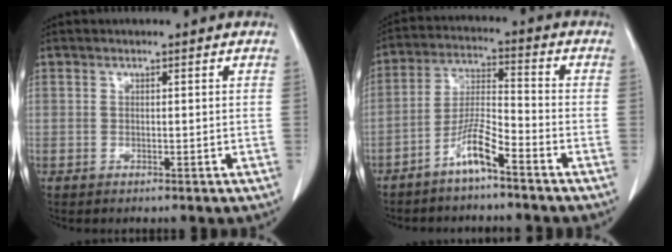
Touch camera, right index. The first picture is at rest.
{"total": 6.7, "force": [-4.7, 0.4, 4.8], "torque": [-0.104, 0.000, -0.093]}